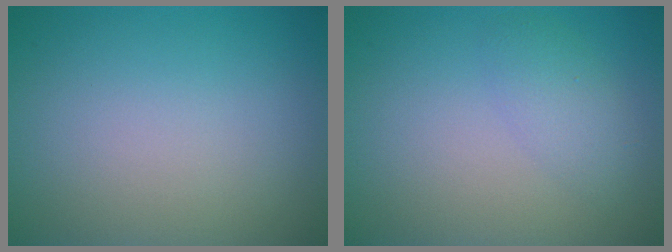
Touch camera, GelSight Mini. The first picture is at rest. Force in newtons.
{"total": 2.0, "press": 2.0, "slide": 0.2}